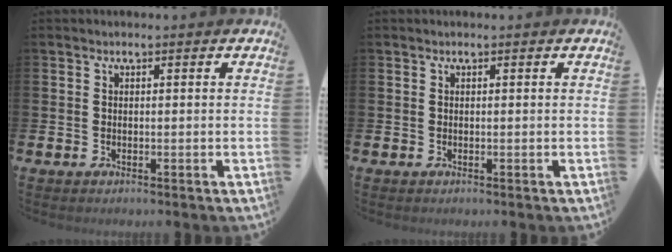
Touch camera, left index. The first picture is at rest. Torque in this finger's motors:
{"motor_torque": [-0.09, 0.03, -0.03, -0.01]}